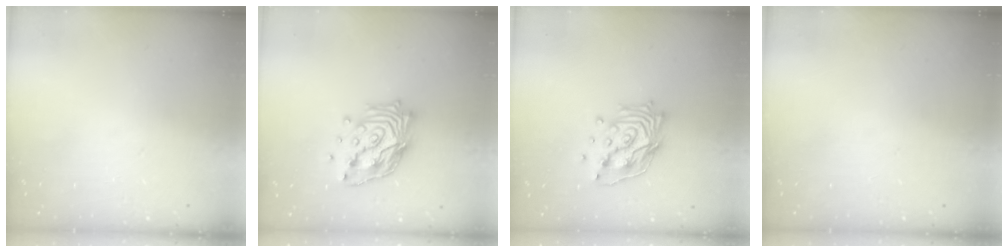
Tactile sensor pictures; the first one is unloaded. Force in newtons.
{"total": 18.0, "press": 17.9, "slide": 2.4}
{"total": 15.0, "press": 14.9, "slide": 2.0}
{"total": 0.0}